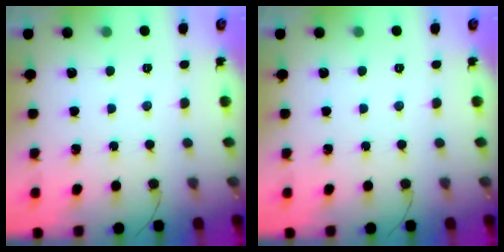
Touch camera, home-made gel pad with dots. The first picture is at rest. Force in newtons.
{"total": 0.0}